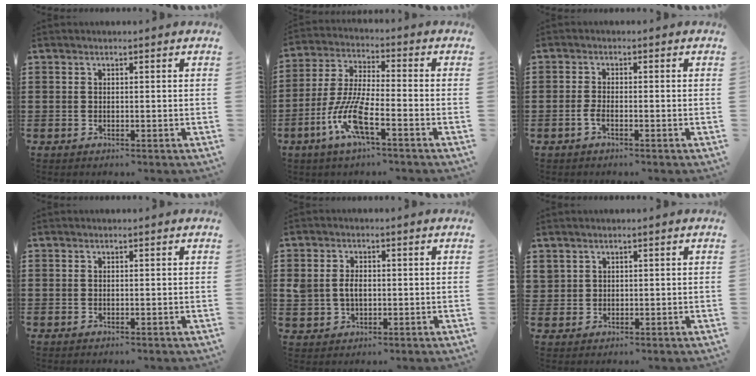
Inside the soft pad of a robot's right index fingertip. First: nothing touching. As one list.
[{"total": 9.3, "force": [-4.5, 1.8, 7.9], "torque": [-0.189, -0.014, -0.091]}, {"total": 1.7, "force": [-0.9, 0.4, 1.4], "torque": [-0.034, -0.004, -0.018]}, {"total": 0.0}, {"total": 3.4, "force": [0.2, 2.5, 2.3], "torque": [-0.065, 0.004, -0.003]}, {"total": 1.7, "force": [1.2, 1.2, 0.0], "torque": [-0.005, 0.006, 0.025]}]